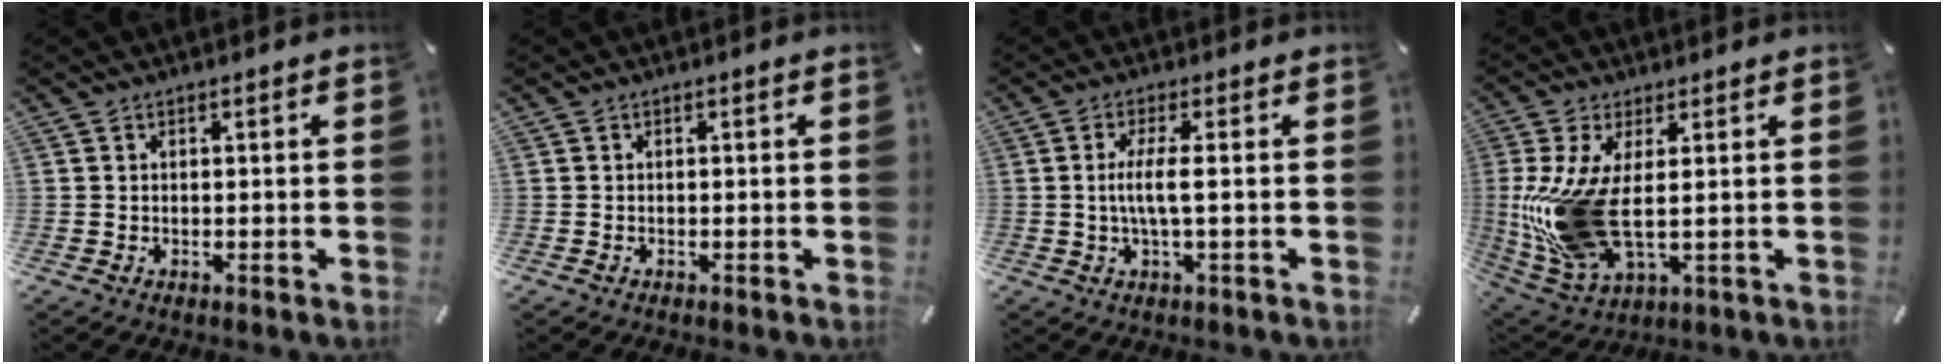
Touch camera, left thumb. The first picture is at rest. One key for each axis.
{"total": 0.0}
{"total": 5.6, "fx": -0.1, "fy": 0.5, "fz": 5.6, "tx": -0.112, "ty": -0.007, "tz": -0.007}
{"total": 14.8, "fx": 0.9, "fy": 6.2, "fz": 13.4, "tx": -0.296, "ty": -0.029, "tz": 0.021}